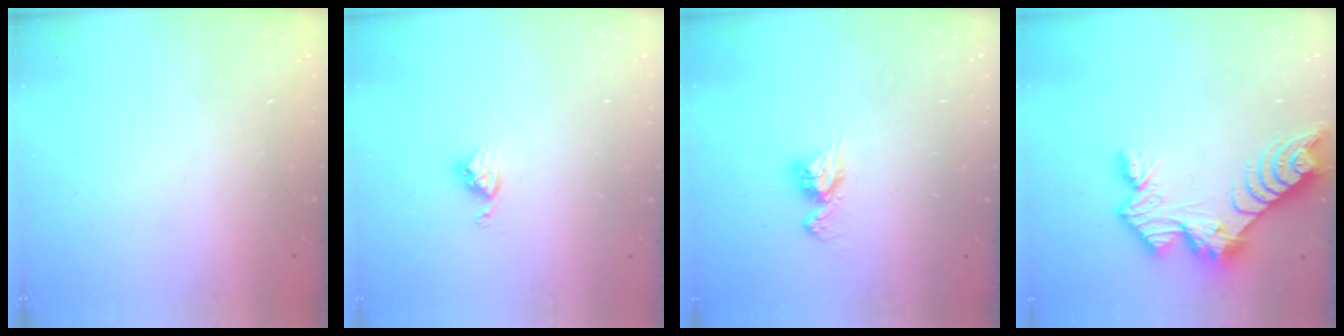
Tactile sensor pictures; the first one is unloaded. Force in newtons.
{"total": 3.9, "press": 3.9, "slide": 0.4}
{"total": 7.8, "press": 7.8, "slide": 0.6}
{"total": 11.3, "press": 11.3, "slide": 0.8}